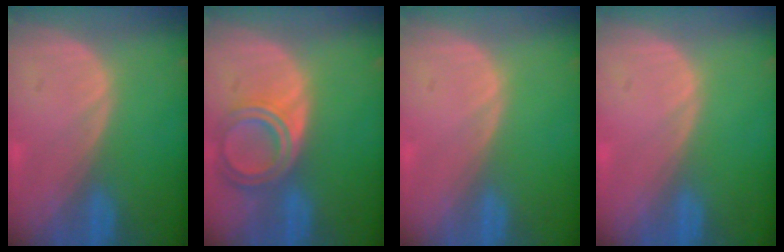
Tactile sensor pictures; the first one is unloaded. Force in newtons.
{"total": 6.6, "press": 5.9, "slide": 3.0}
{"total": 0.0}
{"total": 0.0}